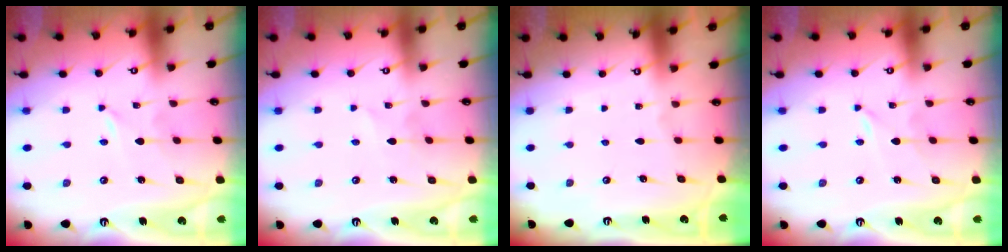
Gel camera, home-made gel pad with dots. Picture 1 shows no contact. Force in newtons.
{"total": 1.8, "press": 1.8, "slide": 0.2}
{"total": 0.0}
{"total": 0.0}